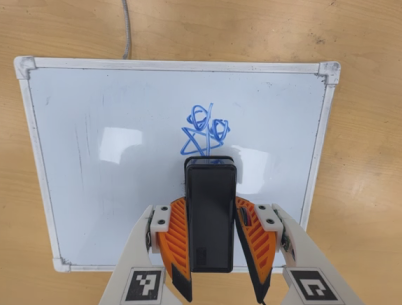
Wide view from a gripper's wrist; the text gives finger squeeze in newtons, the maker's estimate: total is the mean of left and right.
{"total": 5.8, "left": 4.5, "right": 7.1}